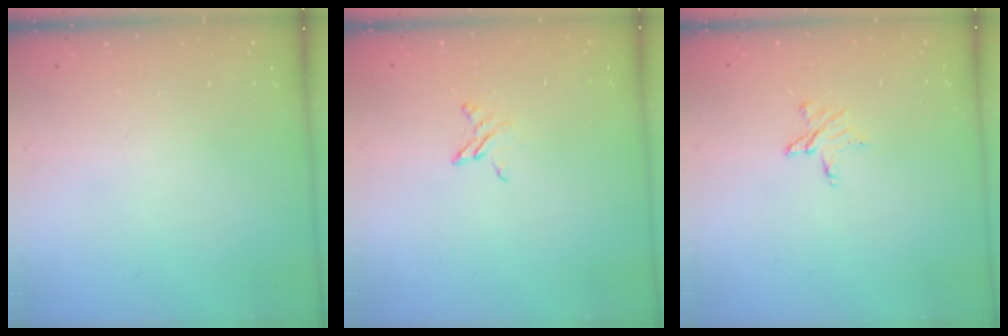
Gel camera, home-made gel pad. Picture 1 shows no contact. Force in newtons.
{"total": 3.9, "press": 3.9, "slide": 0.4}
{"total": 6.0, "press": 6.0, "slide": 0.5}